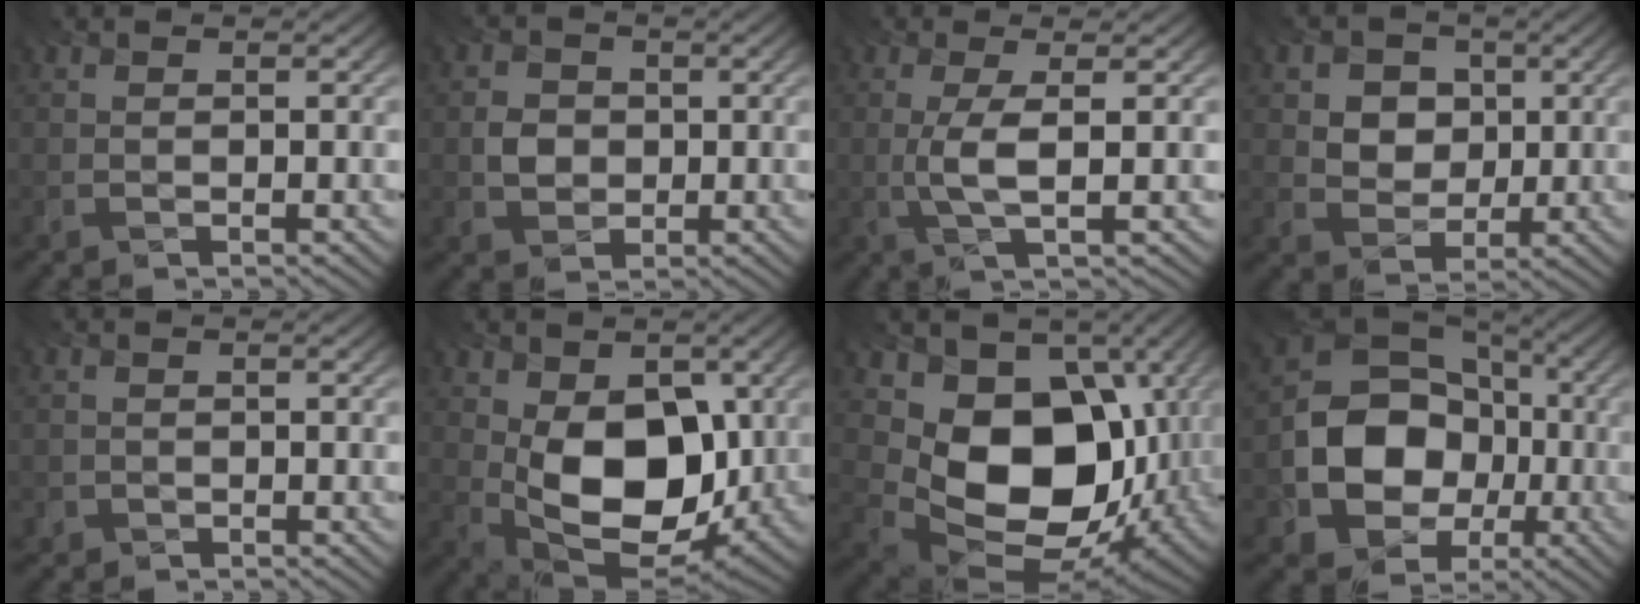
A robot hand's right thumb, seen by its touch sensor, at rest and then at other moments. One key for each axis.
{"total": 3.2, "fx": -1.0, "fy": 2.9, "fz": 0.8, "tx": -0.021, "ty": -0.004, "tz": -0.022}
{"total": 3.4, "fx": -0.8, "fy": 0.4, "fz": 3.3, "tx": -0.072, "ty": 0.003, "tz": -0.013}
{"total": 5.9, "fx": 1.1, "fy": 5.3, "fz": 2.5, "tx": -0.089, "ty": -0.009, "tz": 0.028}
{"total": 0.8, "fx": -0.5, "fy": 0.6, "fz": -0.4, "tx": 0.003, "ty": 0.003, "tz": -0.004}
{"total": 13.3, "fx": 0.0, "fy": 8.5, "fz": 10.2, "tx": -0.186, "ty": -0.020, "tz": 0.007}
{"total": 16.2, "fx": -0.3, "fy": 12.0, "fz": 10.9, "tx": -0.193, "ty": -0.042, "tz": 0.012}
{"total": 13.2, "fx": -3.6, "fy": 10.7, "fz": 6.8, "tx": -0.130, "ty": -0.022, "tz": -0.074}